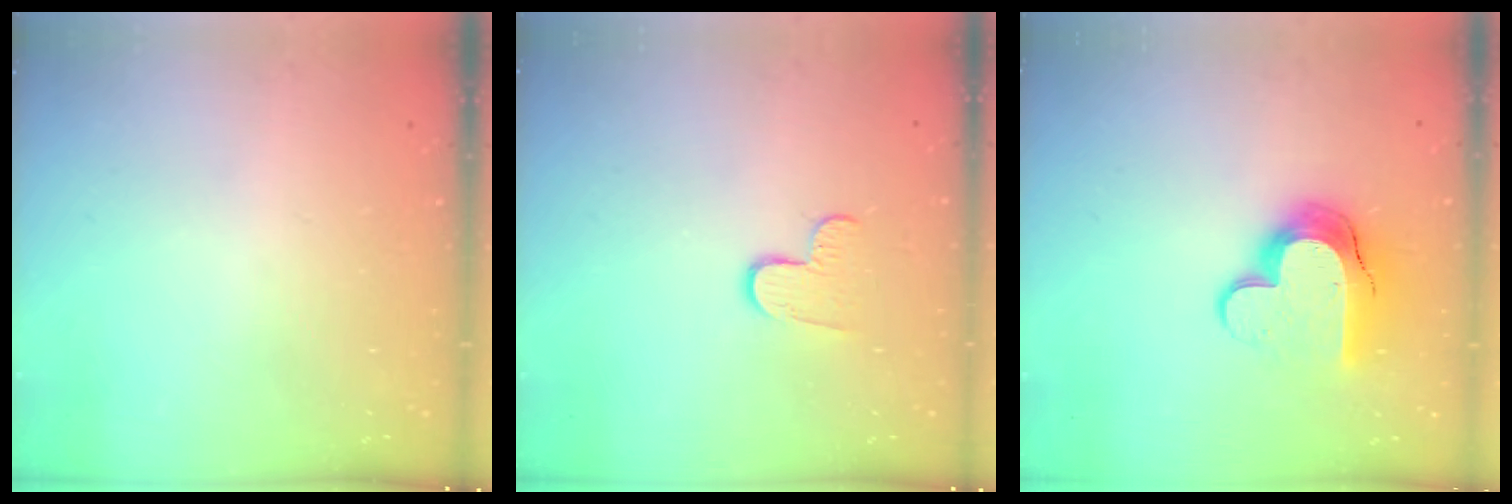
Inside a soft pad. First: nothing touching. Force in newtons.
{"total": 4.5, "press": 4.5, "slide": 0.4}
{"total": 14.0, "press": 14.0, "slide": 1.0}